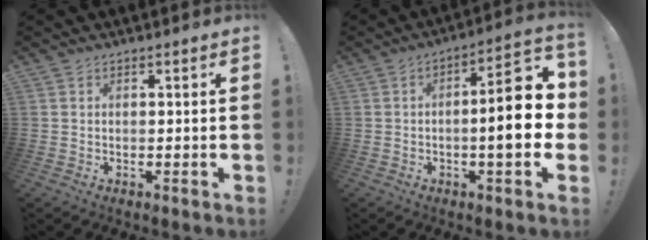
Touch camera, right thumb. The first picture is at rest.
{"total": 15.8, "force": [-1.2, 4.9, 15.0], "torque": [-0.194, 0.005, -0.020]}